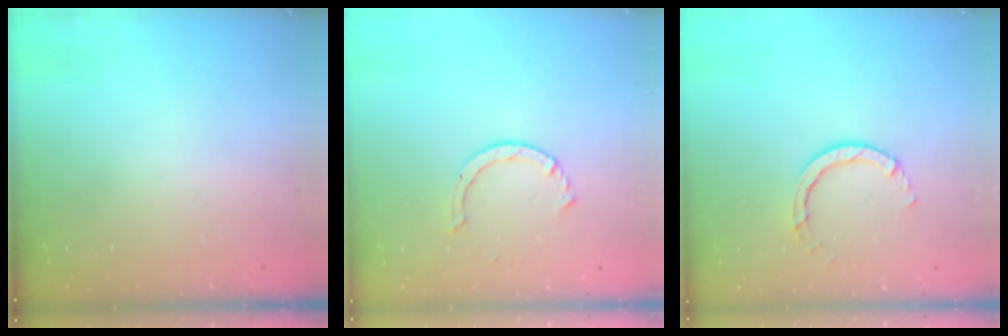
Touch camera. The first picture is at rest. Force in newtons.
{"total": 2.3, "press": 2.3, "slide": 0.2}
{"total": 4.0, "press": 4.0, "slide": 0.4}